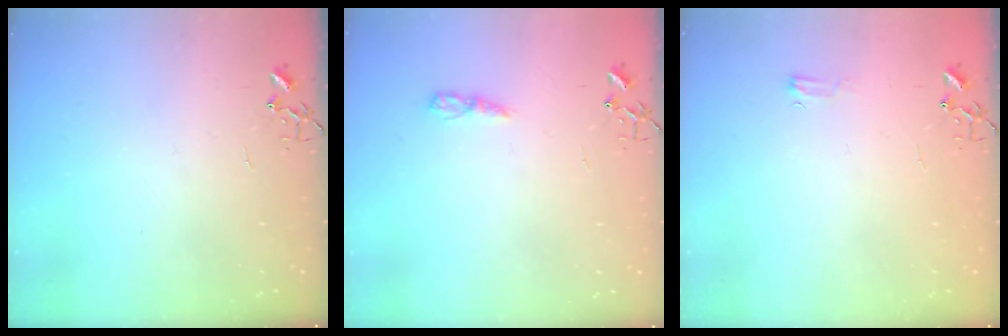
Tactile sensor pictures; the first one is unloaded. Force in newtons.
{"total": 6.8, "press": 6.8, "slide": 0.5}
{"total": 4.1, "press": 4.1, "slide": 0.6}